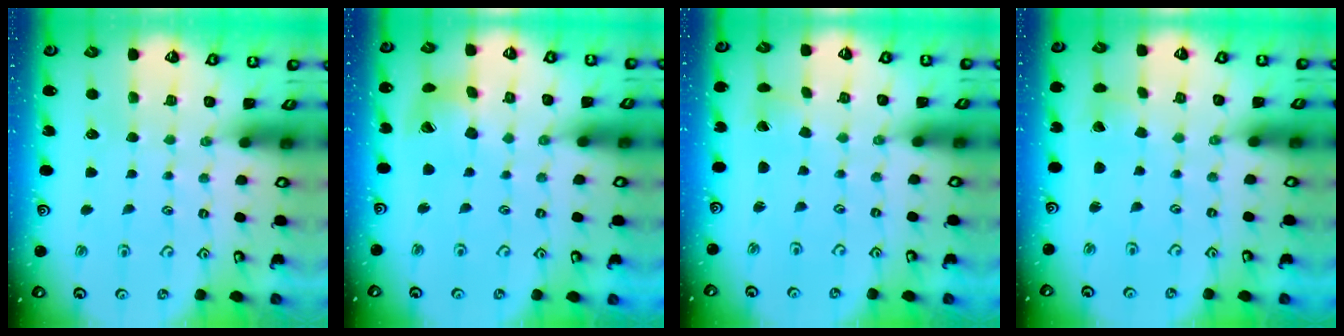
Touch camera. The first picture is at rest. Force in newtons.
{"total": 12.9, "press": 12.8, "slide": 1.6}
{"total": 0.7, "press": 0.7, "slide": 0.0}
{"total": 2.6, "press": 2.6, "slide": 0.3}